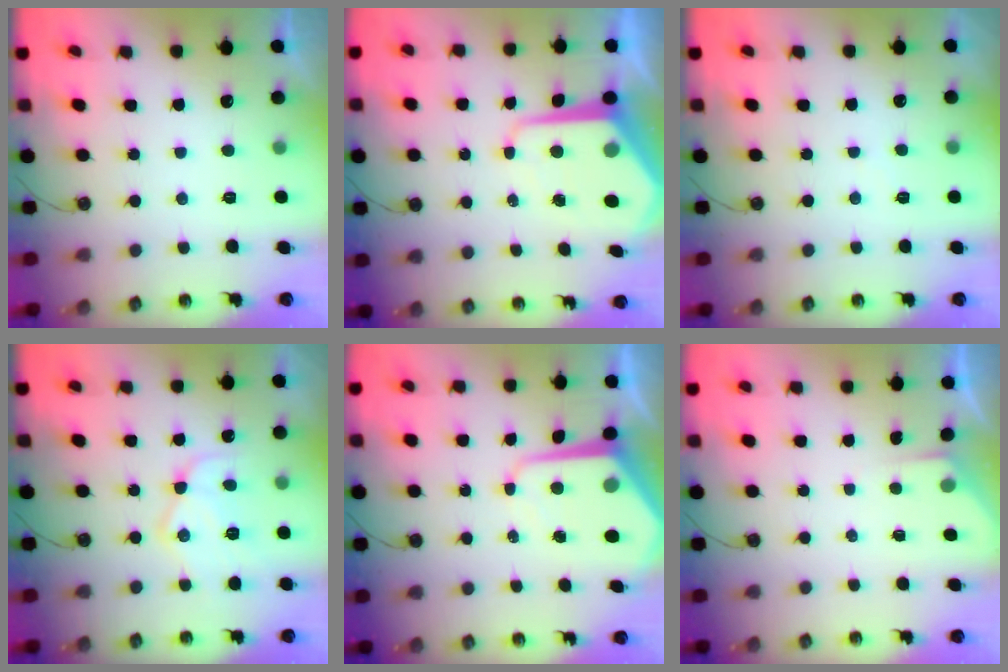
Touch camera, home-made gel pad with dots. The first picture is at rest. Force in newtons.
{"total": 10.6, "press": 10.6, "slide": 0.9}
{"total": 2.6, "press": 2.6, "slide": 0.4}
{"total": 13.3, "press": 13.3, "slide": 1.1}
{"total": 10.2, "press": 10.2, "slide": 1.0}
{"total": 3.1, "press": 3.1, "slide": 0.4}